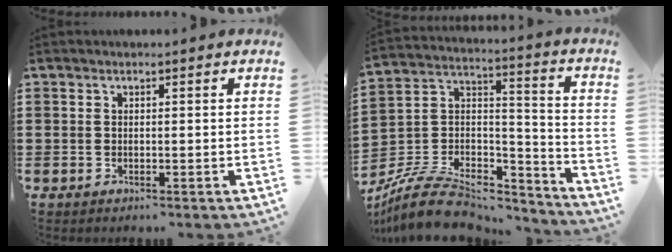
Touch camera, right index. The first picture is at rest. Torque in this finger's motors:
{"motor_torque": [-1.28, 0.86, -0.57, -0.21]}